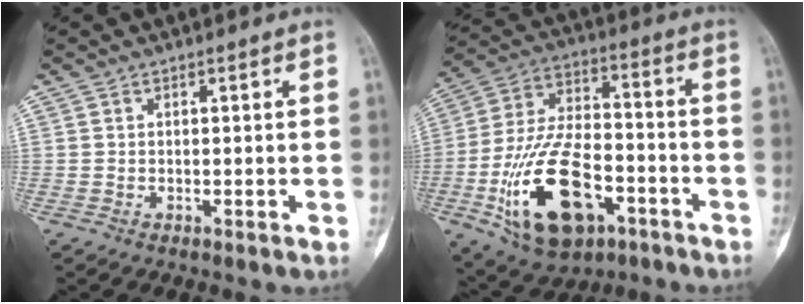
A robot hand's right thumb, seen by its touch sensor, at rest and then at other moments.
{"total": 20.9, "force": [-8.1, 11.4, 15.5], "torque": [-0.276, 0.043, -0.131]}